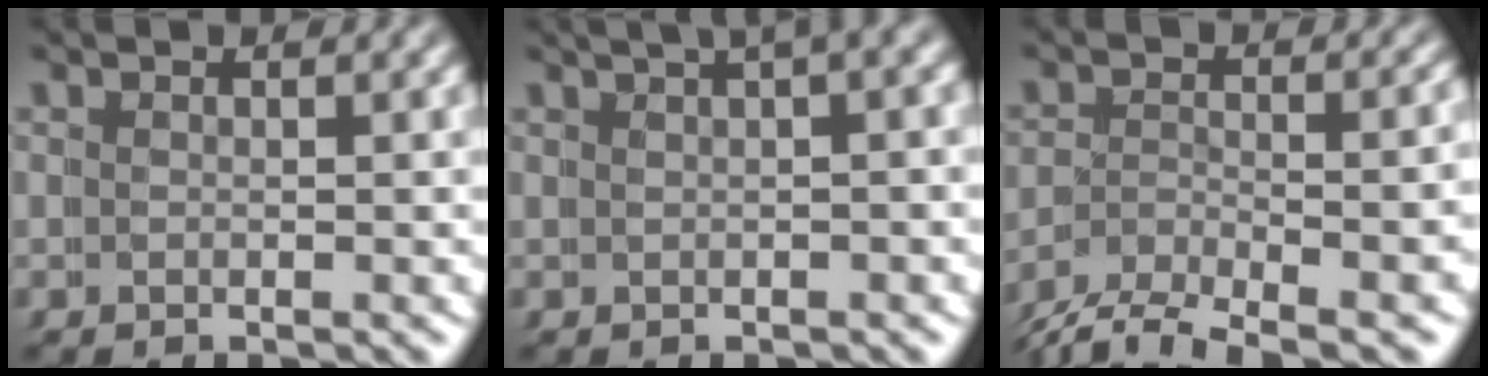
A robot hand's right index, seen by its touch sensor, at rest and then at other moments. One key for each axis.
{"total": 5.9, "fx": 2.9, "fy": 2.4, "fz": 4.6, "tx": -0.037, "ty": 0.039, "tz": 0.029}
{"total": 5.3, "fx": -4.3, "fy": 1.7, "fz": 2.6, "tx": -0.046, "ty": -0.009, "tz": -0.070}